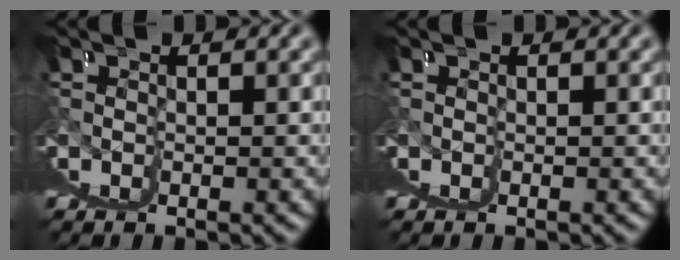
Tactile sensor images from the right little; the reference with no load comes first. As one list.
[{"total": 0.0}]